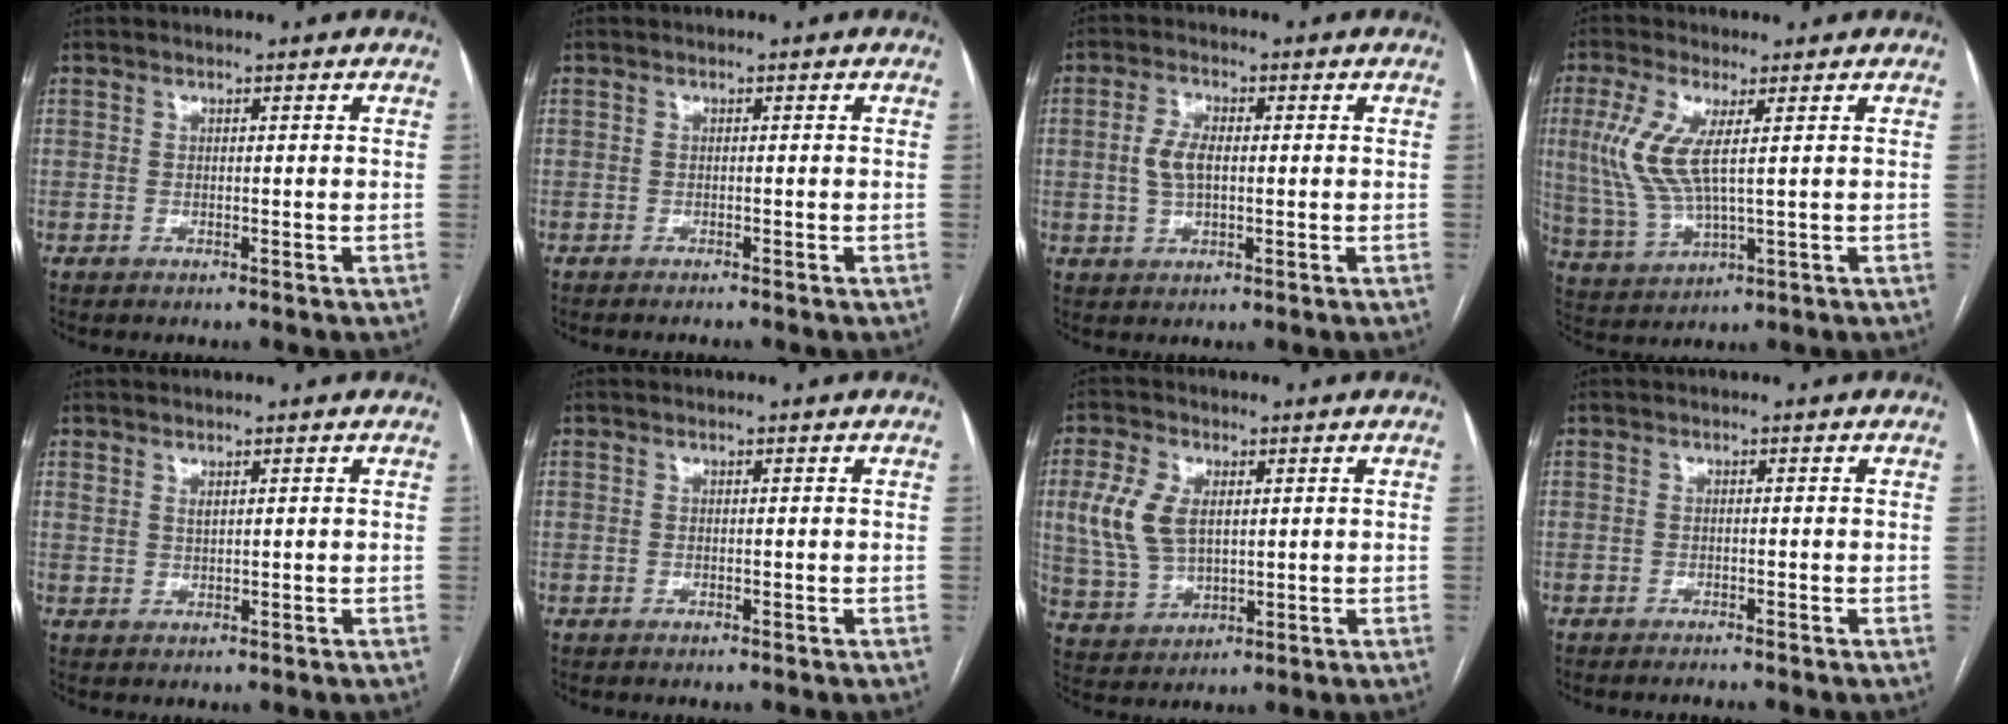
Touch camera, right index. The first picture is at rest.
{"total": 1.0, "force": [-1.0, -0.1, 0.3], "torque": [-0.004, -0.002, -0.013]}
{"total": 4.5, "force": [0.1, 2.2, 4.0], "torque": [-0.088, 0.006, 0.003]}
{"total": 8.9, "force": [2.0, 2.3, 8.4], "torque": [-0.210, -0.002, 0.043]}
{"total": 1.3, "force": [1.2, 0.4, 0.2], "torque": [-0.012, 0.002, 0.025]}
{"total": 0.0}
{"total": 8.8, "force": [1.8, 5.3, 6.8], "torque": [-0.164, 0.012, 0.045]}
{"total": 1.6, "force": [-1.5, -0.3, 0.4], "torque": [-0.004, -0.003, -0.021]}